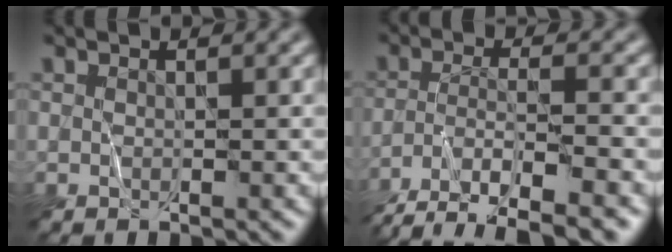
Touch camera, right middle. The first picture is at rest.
{"total": 7.4, "force": [-5.7, 1.7, 4.4], "torque": [-0.070, -0.013, -0.096]}